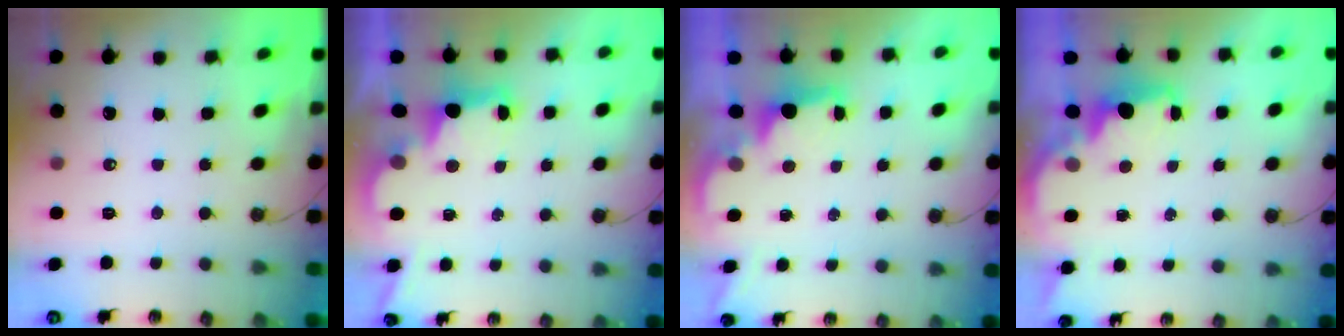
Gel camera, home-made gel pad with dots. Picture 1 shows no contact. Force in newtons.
{"total": 2.9, "press": 2.7, "slide": 0.9}
{"total": 1.6, "press": 1.4, "slide": 0.7}
{"total": 2.2, "press": 2.1, "slide": 0.5}